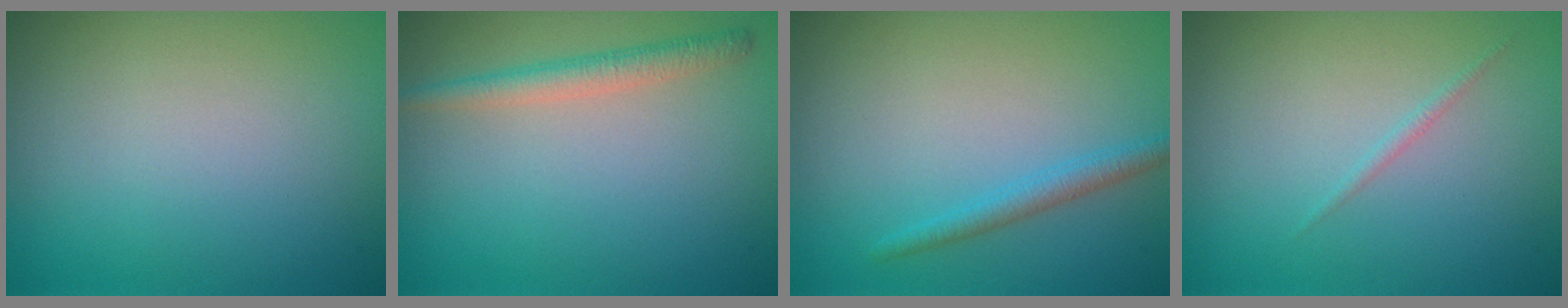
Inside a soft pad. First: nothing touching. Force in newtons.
{"total": 2.1, "press": 2.1, "slide": 0.1}
{"total": 1.8, "press": 1.8, "slide": 0.1}
{"total": 0.5, "press": 0.5, "slide": 0.0}